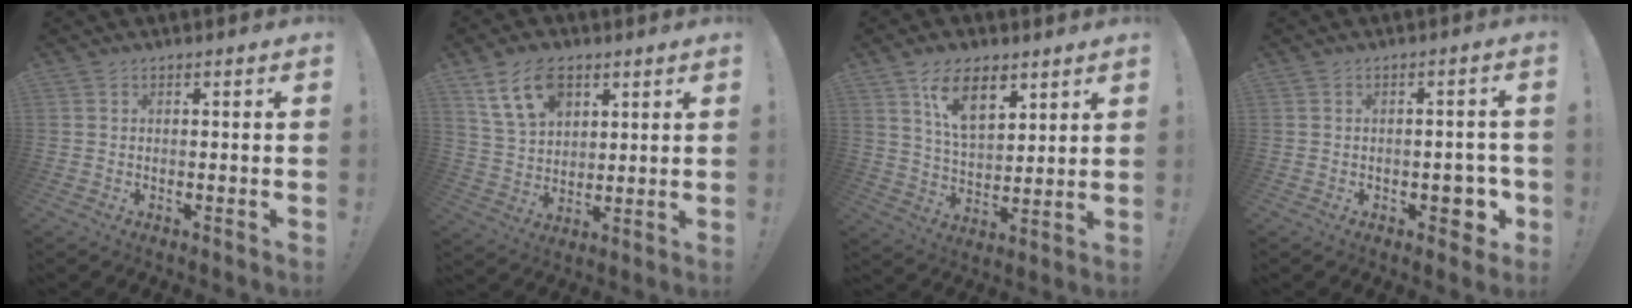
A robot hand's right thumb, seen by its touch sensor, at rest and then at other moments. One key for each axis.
{"total": 12.8, "fx": 6.9, "fy": 8.2, "fz": 6.9, "tx": -0.113, "ty": -0.026, "tz": 0.134}
{"total": 12.4, "fx": 7.2, "fy": 6.4, "fz": 7.7, "tx": -0.120, "ty": -0.032, "tz": 0.134}
{"total": 6.2, "fx": -1.9, "fy": 3.9, "fz": 4.5, "tx": -0.037, "ty": 0.010, "tz": -0.030}